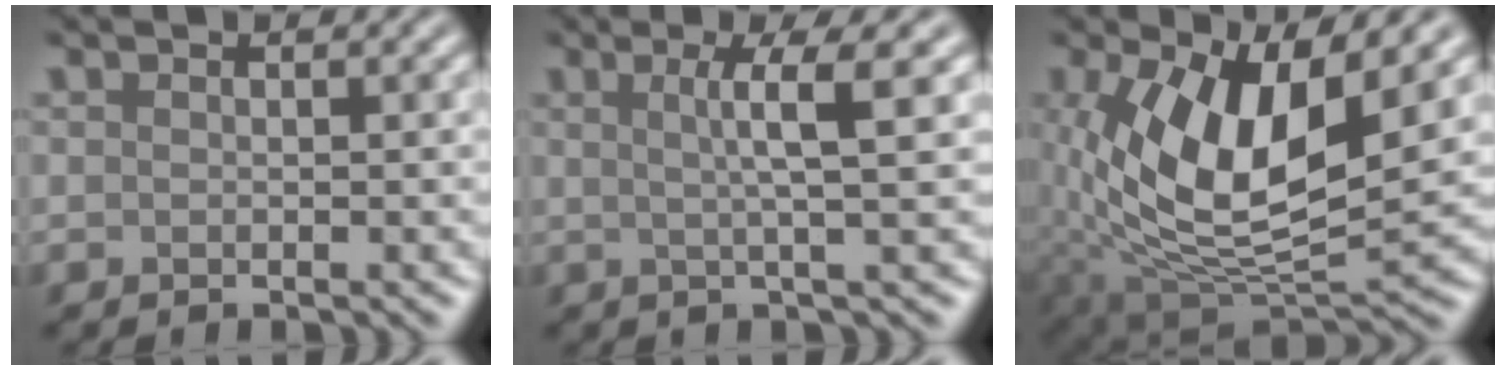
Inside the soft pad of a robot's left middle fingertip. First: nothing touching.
{"total": 3.9, "force": [1.0, 0.4, 3.7], "torque": [-0.058, 0.009, 0.015]}
{"total": 11.0, "force": [2.0, 4.6, 9.8], "torque": [-0.193, -0.010, 0.039]}